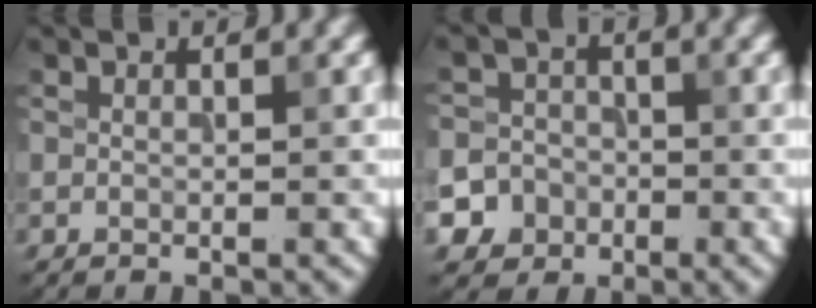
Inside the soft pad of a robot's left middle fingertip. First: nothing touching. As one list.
[{"total": 5.2, "force": [-2.7, 4.4, 0.7], "torque": [0.009, -0.007, -0.062]}]